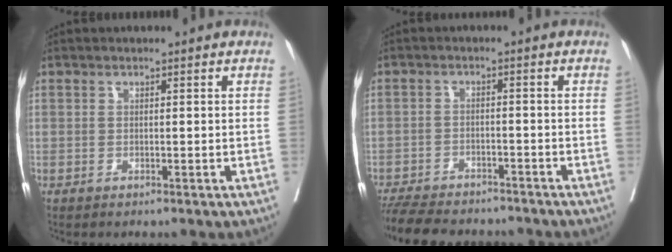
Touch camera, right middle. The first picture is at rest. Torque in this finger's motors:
{"motor_torque": [0.80, -1.11, 0.03, 0.03]}